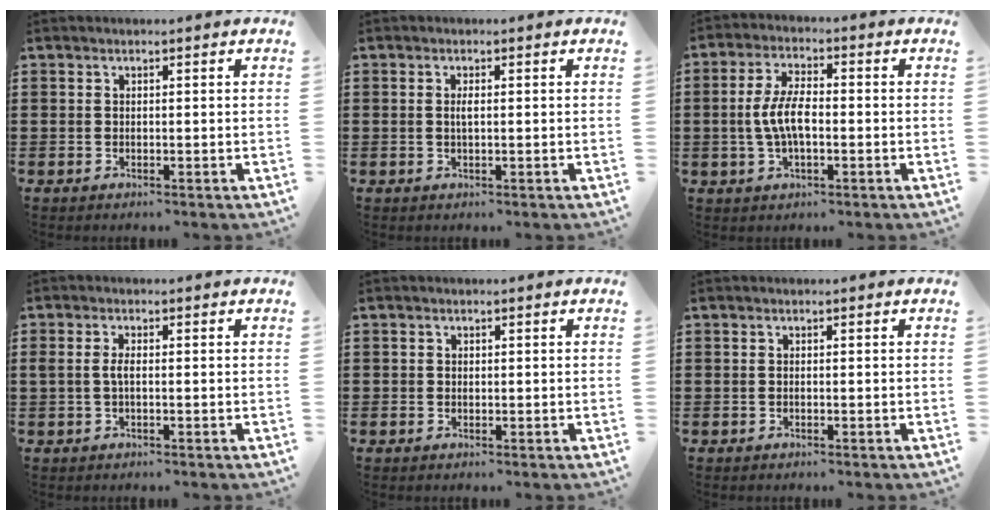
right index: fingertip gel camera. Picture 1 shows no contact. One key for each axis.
{"total": 1.4, "fx": 0.1, "fy": 0.3, "fz": 1.4, "tx": -0.027, "ty": 0.001, "tz": 0.001}
{"total": 6.3, "fx": -0.7, "fy": 2.7, "fz": 5.7, "tx": -0.130, "ty": -0.003, "tz": -0.020}
{"total": 2.1, "fx": -0.1, "fy": 0.7, "fz": 1.9, "tx": -0.052, "ty": -0.004, "tz": -0.008}
{"total": 0.5, "fx": 0.2, "fy": 0.5, "fz": 0.1, "tx": -0.003, "ty": 0.003, "tz": 0.003}
{"total": 0.0}